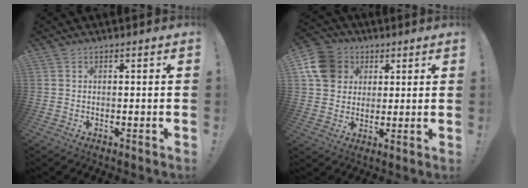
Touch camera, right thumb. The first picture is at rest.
{"total": 12.7, "force": [4.2, 11.0, 4.8], "torque": [-0.067, -0.013, 0.084]}